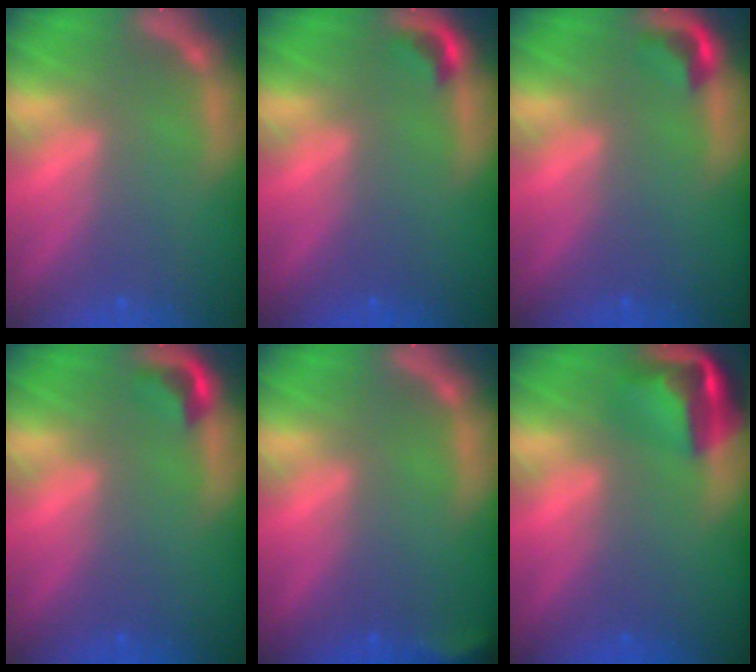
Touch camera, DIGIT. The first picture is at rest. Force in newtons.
{"total": 1.4}
{"total": 1.9}
{"total": 1.9}
{"total": 2.4}
{"total": 5.5}